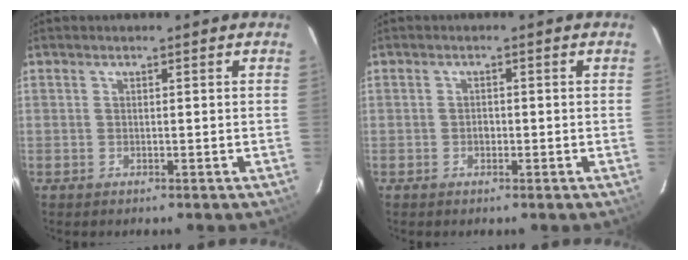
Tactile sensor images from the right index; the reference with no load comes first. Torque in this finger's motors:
{"motor_torque": [0.31, 0.00, 0.13, 0.02]}